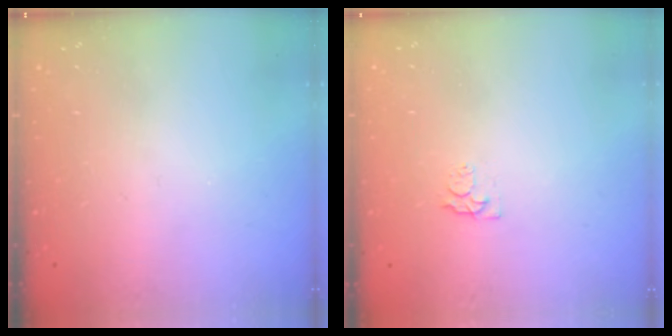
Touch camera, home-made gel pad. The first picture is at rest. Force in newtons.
{"total": 2.7, "press": 2.7, "slide": 0.5}